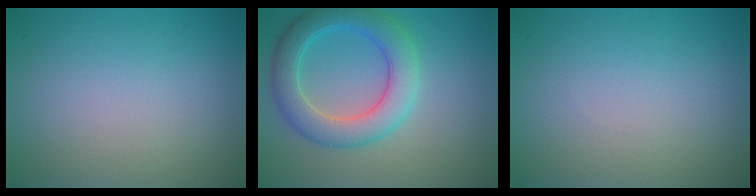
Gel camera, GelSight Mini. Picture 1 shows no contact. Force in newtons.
{"total": 5.4, "press": 5.4, "slide": 0.1}
{"total": 0.0}